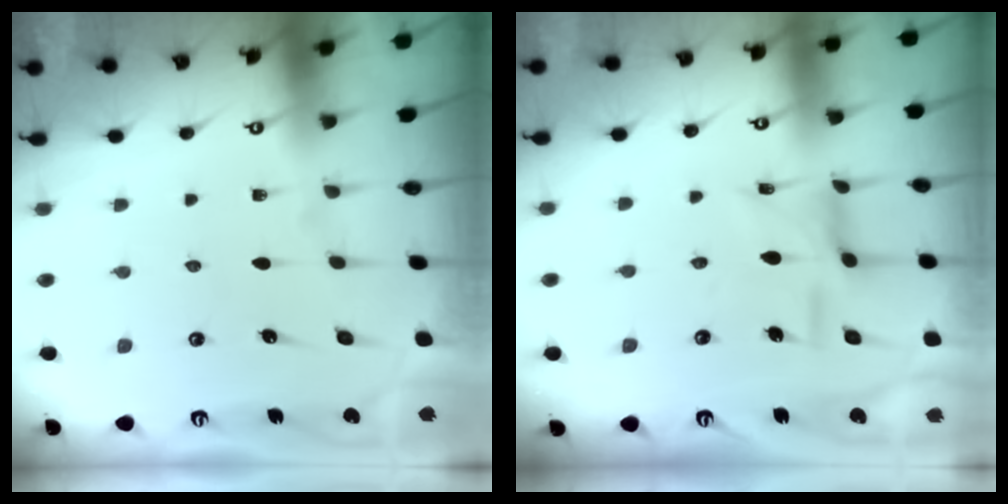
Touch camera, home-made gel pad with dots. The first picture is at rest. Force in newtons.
{"total": 10.6, "press": 10.5, "slide": 0.7}